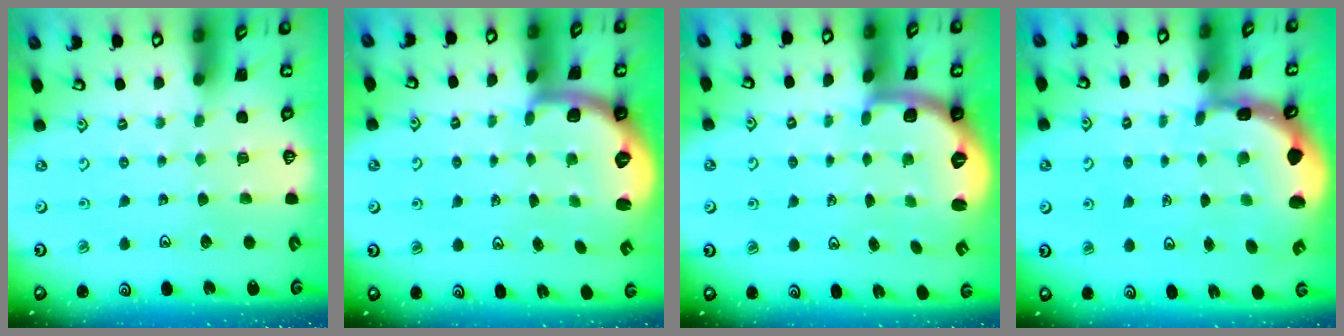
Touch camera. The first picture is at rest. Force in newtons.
{"total": 1.9, "press": 1.8, "slide": 0.4}
{"total": 2.0, "press": 1.5, "slide": 1.3}
{"total": 2.2, "press": 2.0, "slide": 1.0}